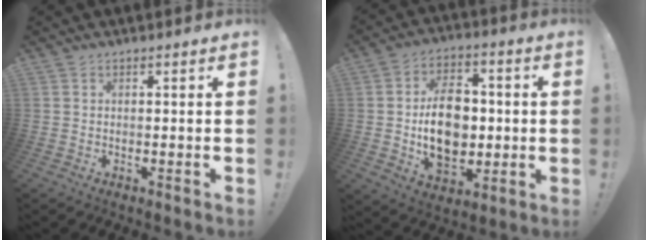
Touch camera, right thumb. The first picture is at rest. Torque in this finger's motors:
{"motor_torque": [0.18, 0.83, 0.77, 0.40, 0.40]}